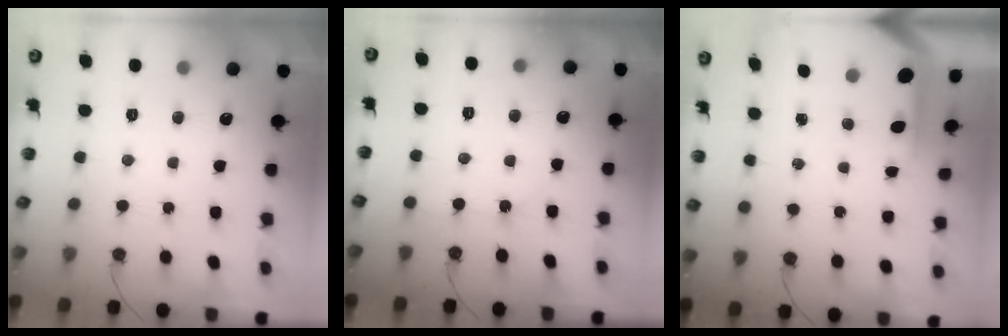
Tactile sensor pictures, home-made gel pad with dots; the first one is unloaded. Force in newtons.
{"total": 1.5, "press": 1.4, "slide": 0.3}
{"total": 5.5, "press": 5.5, "slide": 0.4}